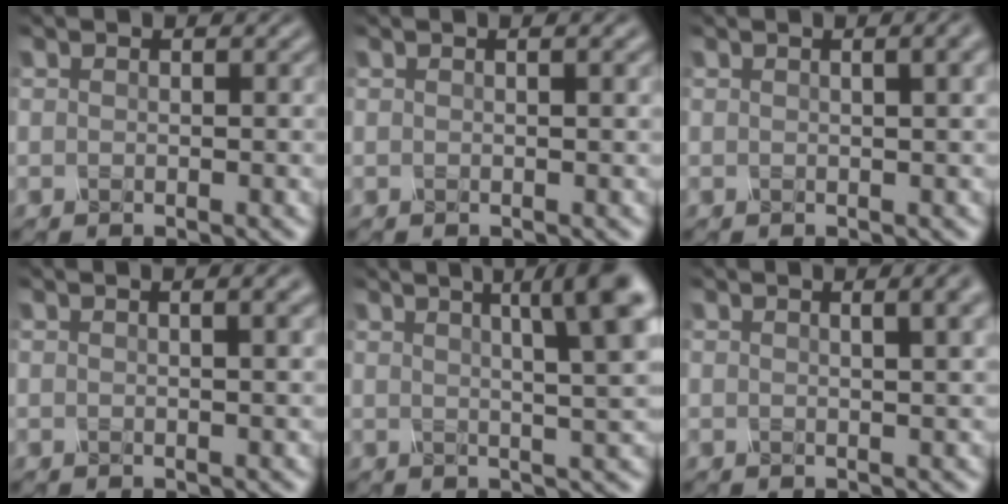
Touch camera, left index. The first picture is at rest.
{"total": 2.4, "force": [0.9, 1.2, 1.9], "torque": [-0.011, 0.020, -0.005]}
{"total": 6.4, "force": [2.6, 3.2, 5.0], "torque": [-0.017, 0.050, 0.006]}
{"total": 5.2, "force": [2.2, 2.4, 4.0], "torque": [-0.020, 0.043, 0.004]}
{"total": 8.8, "force": [3.4, 2.0, 7.8], "torque": [-0.069, 0.036, 0.037]}
{"total": 7.3, "force": [3.3, 3.5, 5.5], "torque": [-0.018, 0.057, 0.014]}